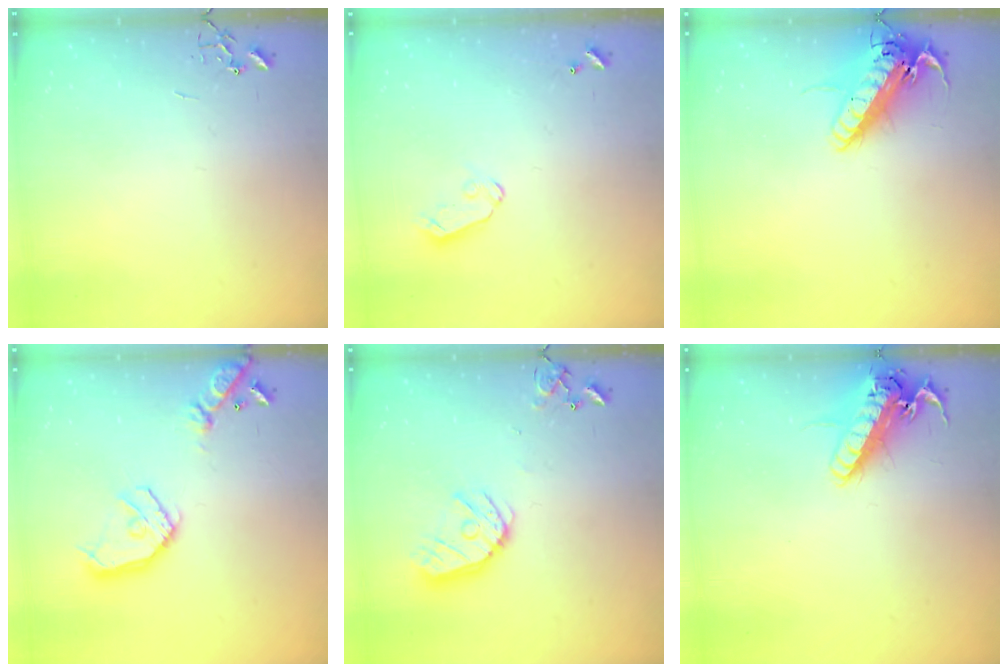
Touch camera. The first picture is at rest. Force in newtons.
{"total": 5.4, "press": 5.4, "slide": 0.5}
{"total": 17.8, "press": 17.5, "slide": 3.3}
{"total": 16.6, "press": 16.4, "slide": 2.5}
{"total": 14.4, "press": 14.3, "slide": 1.9}
{"total": 17.4, "press": 17.1, "slide": 3.3}